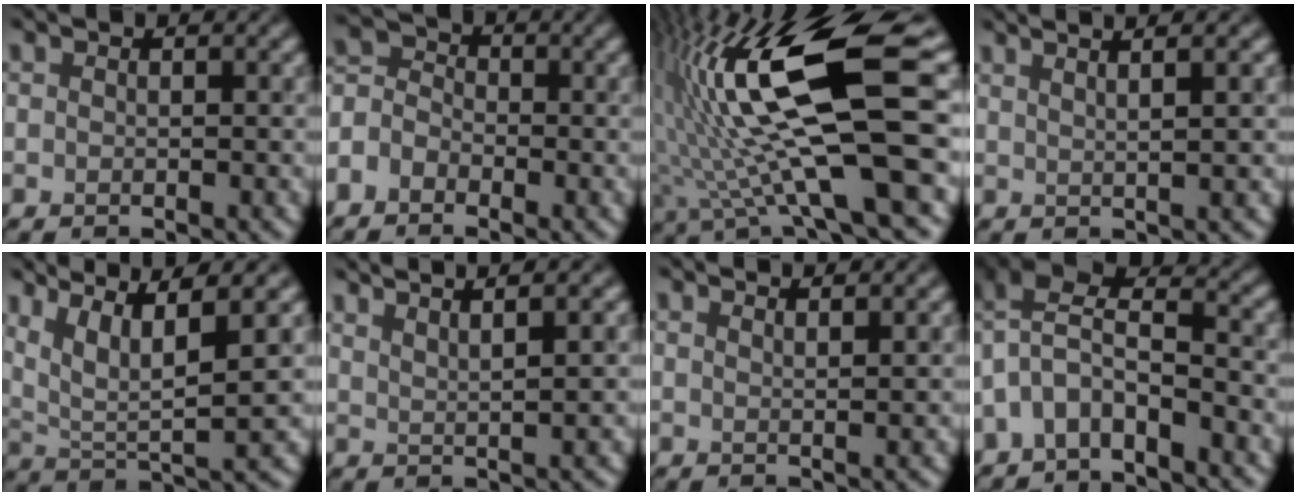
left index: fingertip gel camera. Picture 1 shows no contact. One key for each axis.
{"total": 3.2, "fx": -2.3, "fy": 1.9, "fz": 1.1, "tx": -0.028, "ty": 0.008, "tz": -0.045}
{"total": 15.3, "fx": 1.9, "fy": 3.5, "fz": 14.8, "tx": -0.275, "ty": 0.009, "tz": 0.045}
{"total": 5.7, "fx": 3.7, "fy": 1.8, "fz": 4.0, "tx": -0.037, "ty": 0.041, "tz": 0.027}
{"total": 8.7, "fx": 5.0, "fy": 1.7, "fz": 6.9, "tx": -0.134, "ty": 0.017, "tz": 0.105}
{"total": 5.2, "fx": 4.0, "fy": 0.9, "fz": 3.1, "tx": -0.029, "ty": 0.027, "tz": 0.043}
{"total": 3.5, "fx": 2.7, "fy": 1.1, "fz": 2.0, "tx": 0.002, "ty": 0.026, "tz": 0.008}
{"total": 5.0, "fx": -2.6, "fy": 2.6, "fz": 3.4, "tx": -0.067, "ty": 0.017, "tz": -0.048}